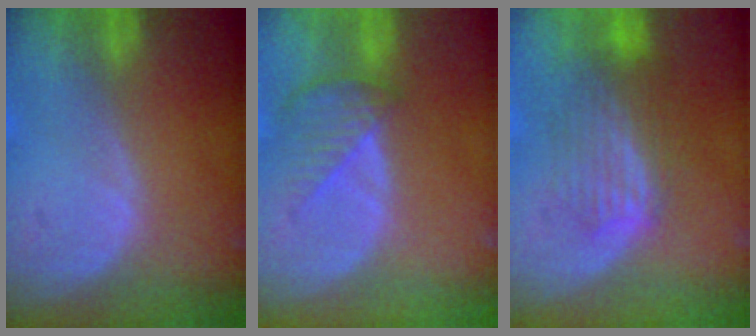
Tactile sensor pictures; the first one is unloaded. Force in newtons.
{"total": 4.5, "press": 4.1, "slide": 1.7}
{"total": 6.3, "press": 6.3, "slide": 0.6}